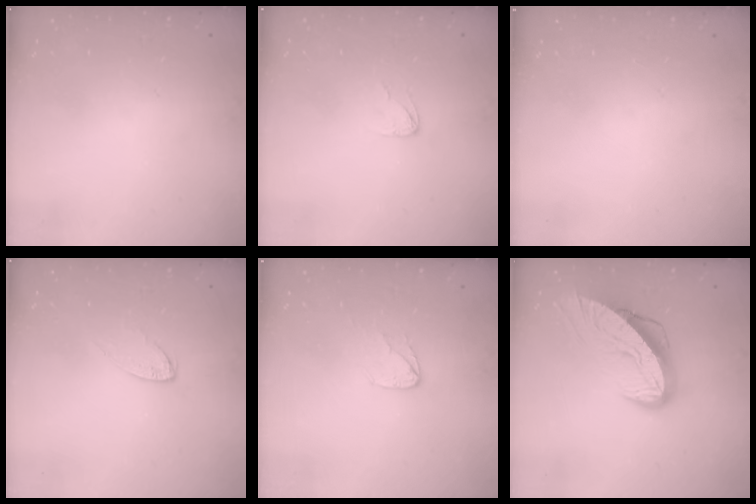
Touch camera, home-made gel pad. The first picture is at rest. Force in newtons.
{"total": 2.7, "press": 2.7, "slide": 0.2}
{"total": 0.0}
{"total": 6.6, "press": 6.5, "slide": 0.4}
{"total": 4.5, "press": 4.4, "slide": 0.3}
{"total": 10.6, "press": 10.6, "slide": 0.9}